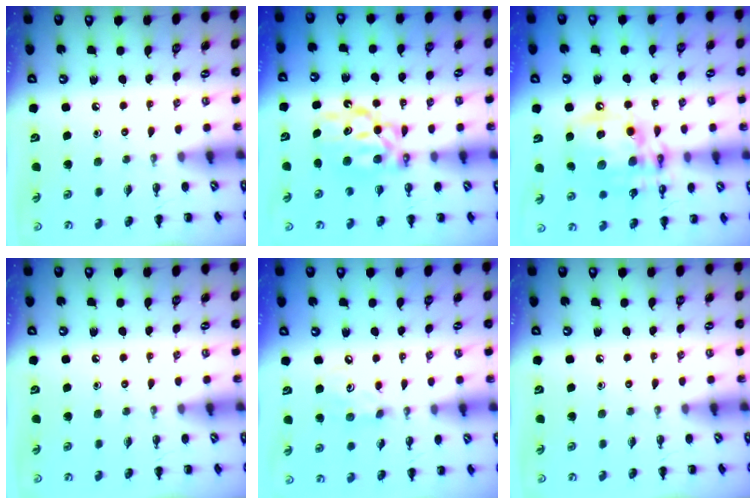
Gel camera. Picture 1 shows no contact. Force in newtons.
{"total": 8.0, "press": 7.9, "slide": 1.1}
{"total": 16.3, "press": 15.9, "slide": 3.4}
{"total": 0.0}
{"total": 4.9, "press": 4.8, "slide": 0.9}
{"total": 0.0}